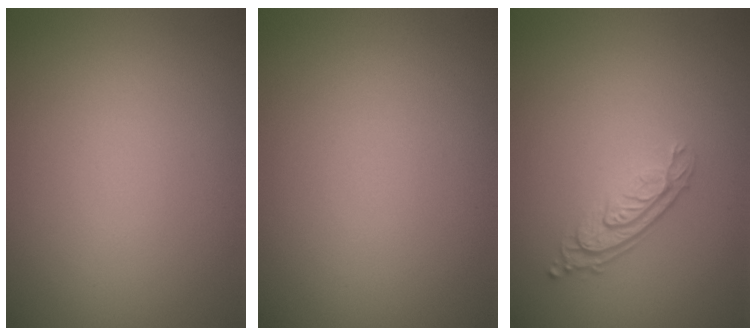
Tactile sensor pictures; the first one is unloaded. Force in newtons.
{"total": 0.0}
{"total": 3.0, "press": 2.2, "slide": 2.0}